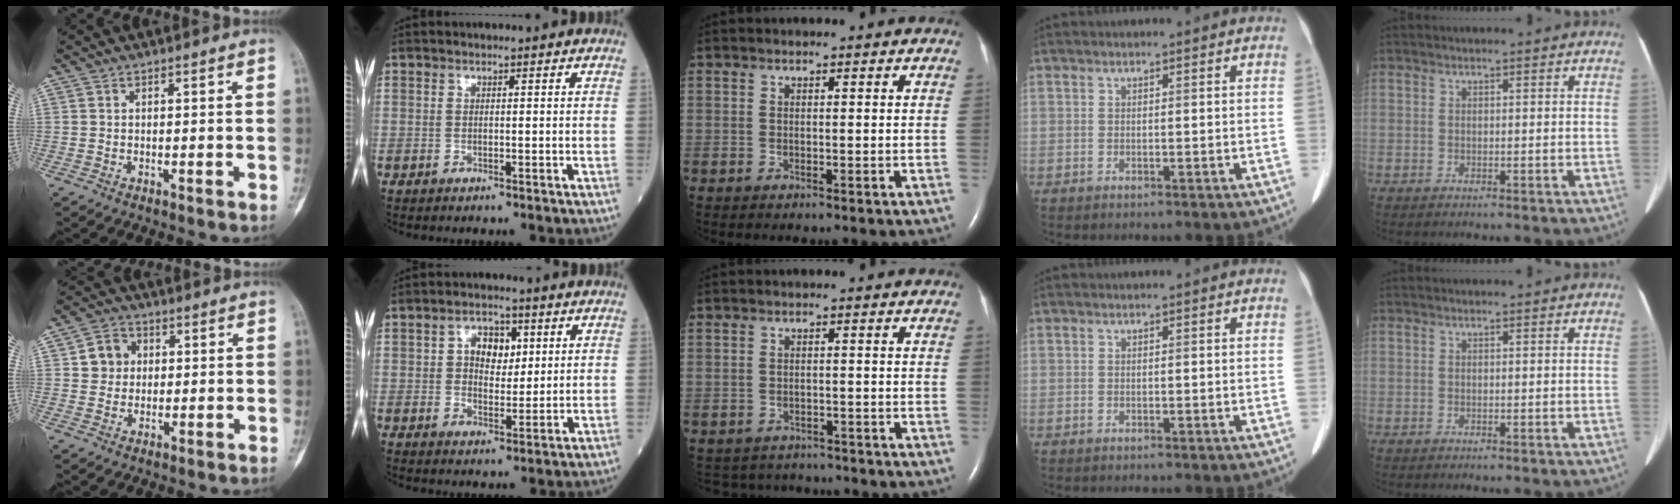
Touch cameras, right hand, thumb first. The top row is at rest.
{"thumb": {"total": 5.7, "force": [1.1, 5.2, 2.1], "torque": [-0.004, 0.004, 0.013]}, "index": {"total": 5.4, "force": [1.6, 3.4, 3.8], "torque": [-0.060, 0.011, 0.028]}, "middle": {"total": 5.8, "force": [-5.6, 1.6, 0.1], "torque": [0.000, 0.010, -0.072]}}